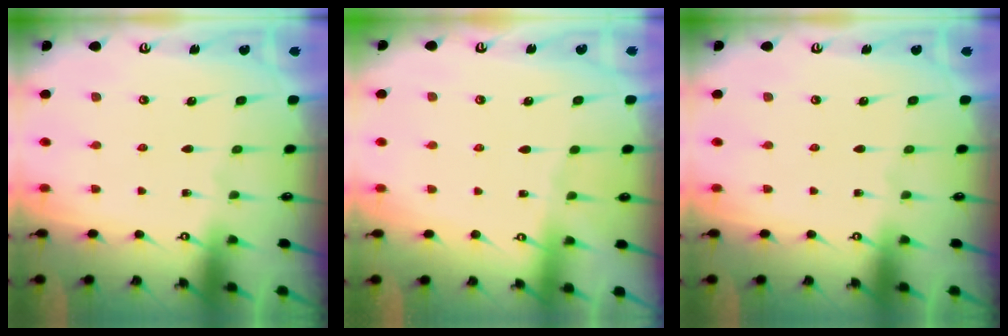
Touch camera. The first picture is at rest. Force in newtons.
{"total": 1.9, "press": 1.8, "slide": 0.5}
{"total": 0.0}